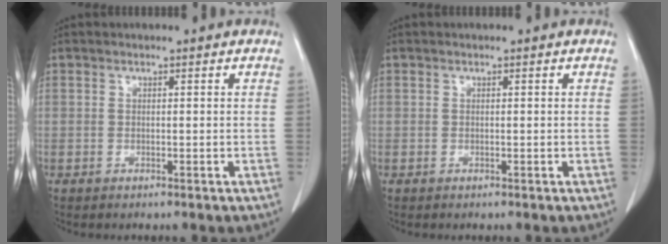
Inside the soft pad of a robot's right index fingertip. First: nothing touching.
{"total": 0.0}